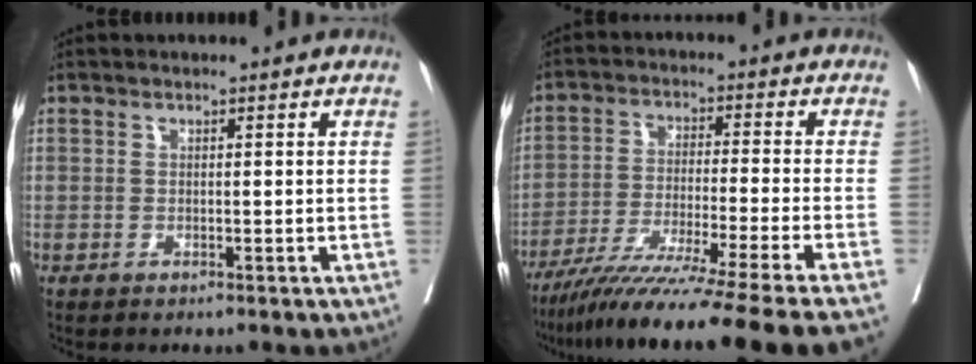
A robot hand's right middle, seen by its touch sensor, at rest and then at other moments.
{"total": 17.3, "force": [-14.2, -3.2, 9.3], "torque": [-0.135, -0.056, -0.228]}